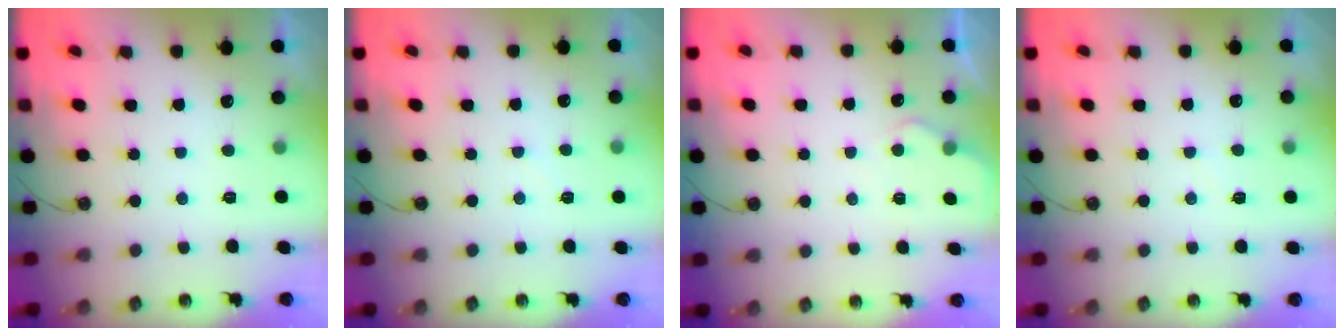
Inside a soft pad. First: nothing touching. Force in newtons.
{"total": 2.9, "press": 2.9, "slide": 0.5}
{"total": 3.8, "press": 3.8, "slide": 0.4}
{"total": 3.2, "press": 3.2, "slide": 0.3}